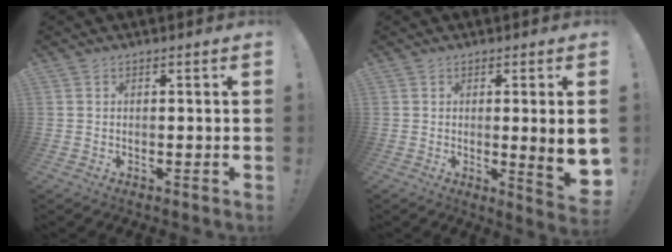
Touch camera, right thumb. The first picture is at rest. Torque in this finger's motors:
{"motor_torque": [0.34, 0.34, 0.62, -0.51, 0.02]}